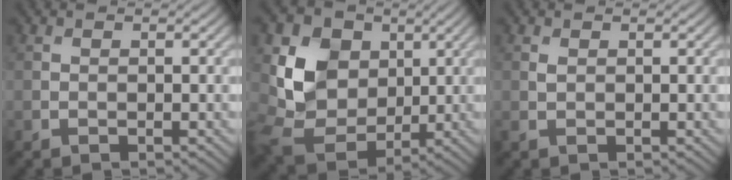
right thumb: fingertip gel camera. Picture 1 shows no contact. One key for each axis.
{"total": 10.0, "fx": 2.9, "fy": 8.0, "fz": 5.2, "tx": -0.135, "ty": -0.006, "tz": 0.042}
{"total": 0.7, "fx": 0.3, "fy": 0.4, "fz": 0.5, "tx": -0.019, "ty": 0.000, "tz": 0.006}